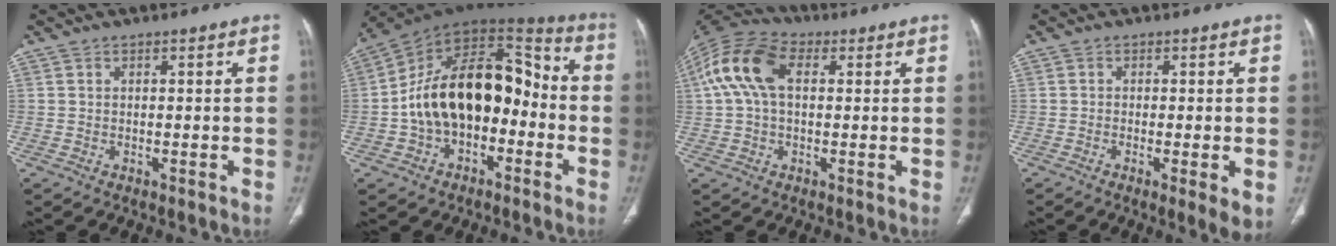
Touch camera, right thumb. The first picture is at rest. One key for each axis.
{"total": 21.5, "fx": -3.2, "fy": 13.4, "fz": 16.5, "tx": -0.244, "ty": 0.068, "tz": -0.055}
{"total": 12.7, "fx": 2.5, "fy": 7.8, "fz": 9.7, "tx": -0.206, "ty": 0.037, "tz": 0.041}
{"total": 4.5, "fx": -1.1, "fy": 0.8, "fz": 4.2, "tx": -0.075, "ty": -0.014, "tz": -0.020}